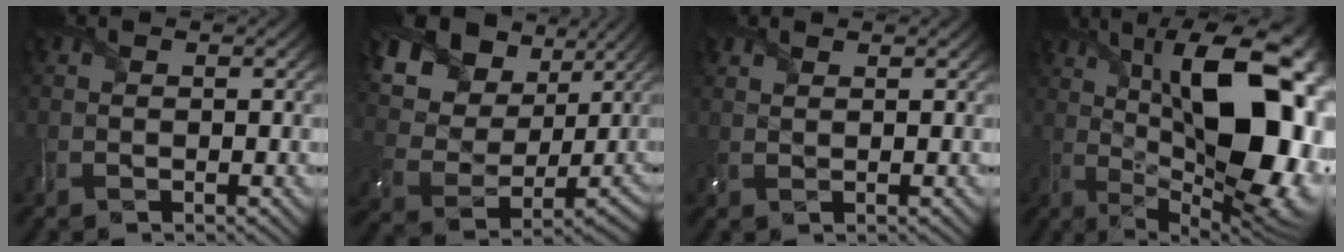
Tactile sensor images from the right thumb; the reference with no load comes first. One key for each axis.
{"total": 16.8, "fx": 9.5, "fy": 10.9, "fz": 8.6, "tx": -0.214, "ty": 0.033, "tz": 0.184}
{"total": 0.9, "fx": 0.9, "fy": 0.0, "fz": 0.4, "tx": -0.016, "ty": 0.002, "tz": 0.020}
{"total": 19.8, "fx": 3.3, "fy": 8.4, "fz": 17.6, "tx": -0.241, "ty": 0.033, "tz": 0.043}